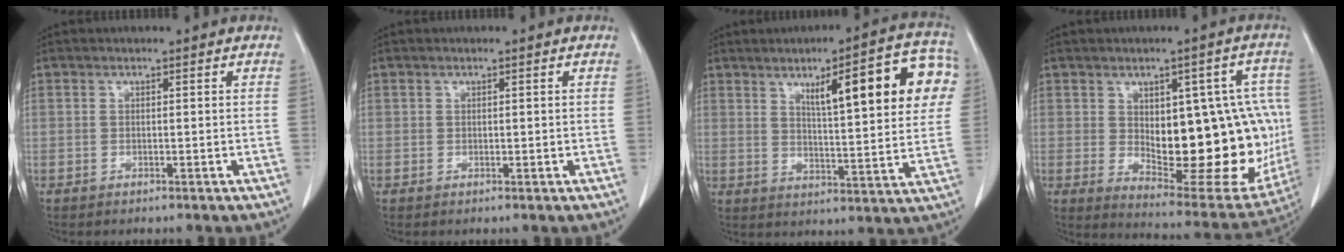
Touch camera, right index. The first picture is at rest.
{"total": 0.6, "force": [0.2, 0.5, 0.4], "torque": [-0.002, -0.001, 0.004]}
{"total": 16.6, "force": [6.0, 3.1, 15.2], "torque": [-0.195, 0.022, 0.079]}
{"total": 21.5, "force": [-0.2, 8.9, 19.6], "torque": [-0.219, 0.012, 0.026]}